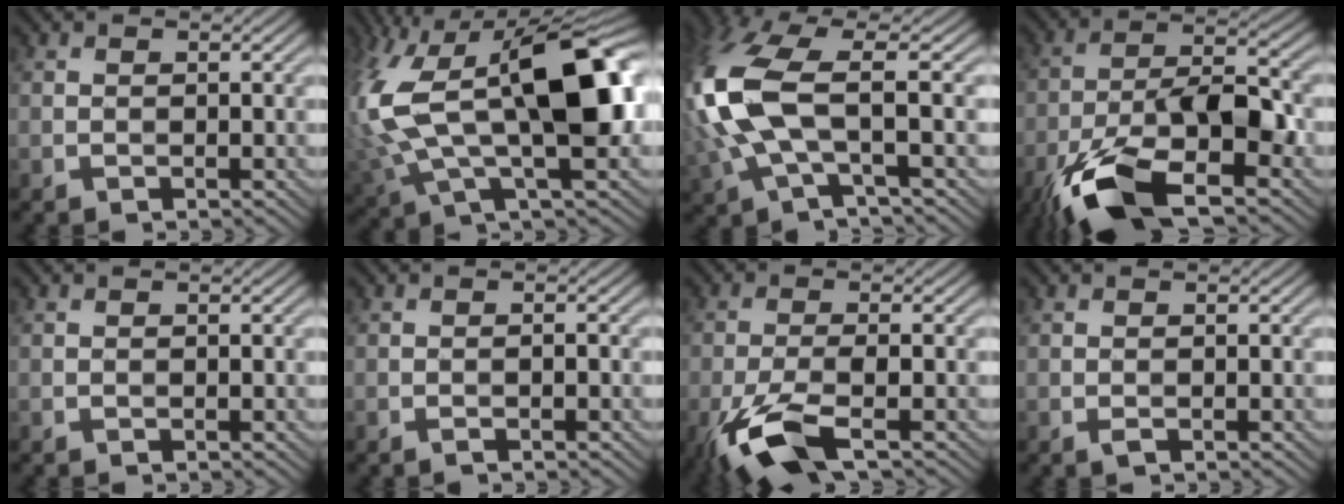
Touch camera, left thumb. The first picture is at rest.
{"total": 19.0, "force": [2.5, 9.0, 16.5], "torque": [-0.340, -0.005, 0.049]}
{"total": 12.0, "force": [0.3, 4.5, 11.1], "torque": [-0.285, 0.006, -0.003]}
{"total": 14.3, "force": [-7.9, 5.2, 10.6], "torque": [-0.210, -0.011, -0.158]}
{"total": 0.0}
{"total": 1.0, "force": [-0.6, 0.0, 0.8], "torque": [-0.013, 0.004, -0.012]}
{"total": 7.3, "force": [-4.2, 2.1, 5.7], "torque": [-0.120, -0.009, -0.090]}
{"total": 0.6, "force": [-0.3, 0.2, 0.5], "torque": [-0.011, -0.002, -0.005]}